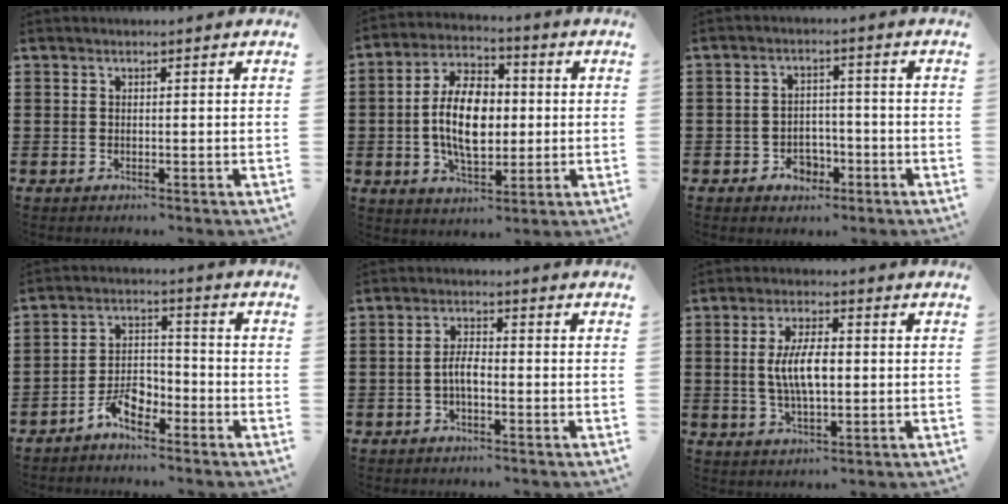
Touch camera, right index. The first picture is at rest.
{"total": 10.6, "force": [-0.2, 5.9, 8.8], "torque": [-0.173, 0.006, -0.010]}
{"total": 3.5, "force": [-2.1, 2.6, 1.3], "torque": [-0.027, 0.006, -0.042]}
{"total": 5.7, "force": [-4.1, 2.8, 2.9], "torque": [-0.065, 0.013, -0.083]}
{"total": 3.3, "force": [-1.0, 1.2, 2.9], "torque": [-0.069, 0.000, -0.023]}
{"total": 7.0, "force": [0.2, 2.7, 6.5], "torque": [-0.137, 0.003, -0.003]}